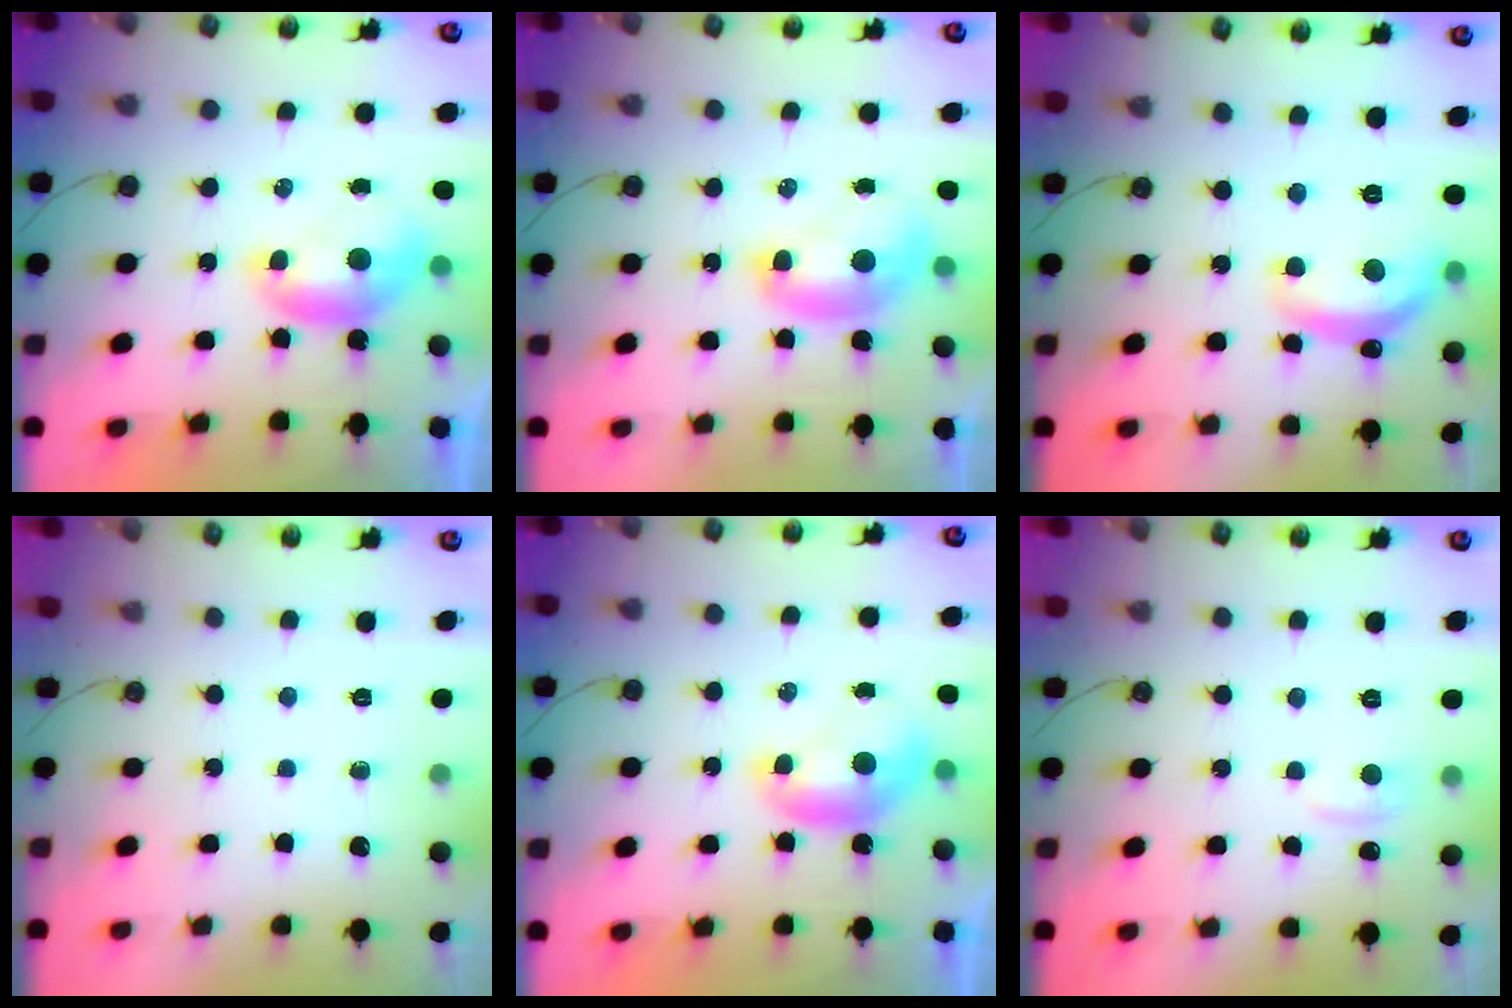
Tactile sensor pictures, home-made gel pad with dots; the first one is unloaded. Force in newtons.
{"total": 2.2, "press": 2.2, "slide": 0.1}
{"total": 7.6, "press": 7.5, "slide": 0.7}
{"total": 0.0}
{"total": 0.0}
{"total": 1.0, "press": 0.0, "slide": 1.0}